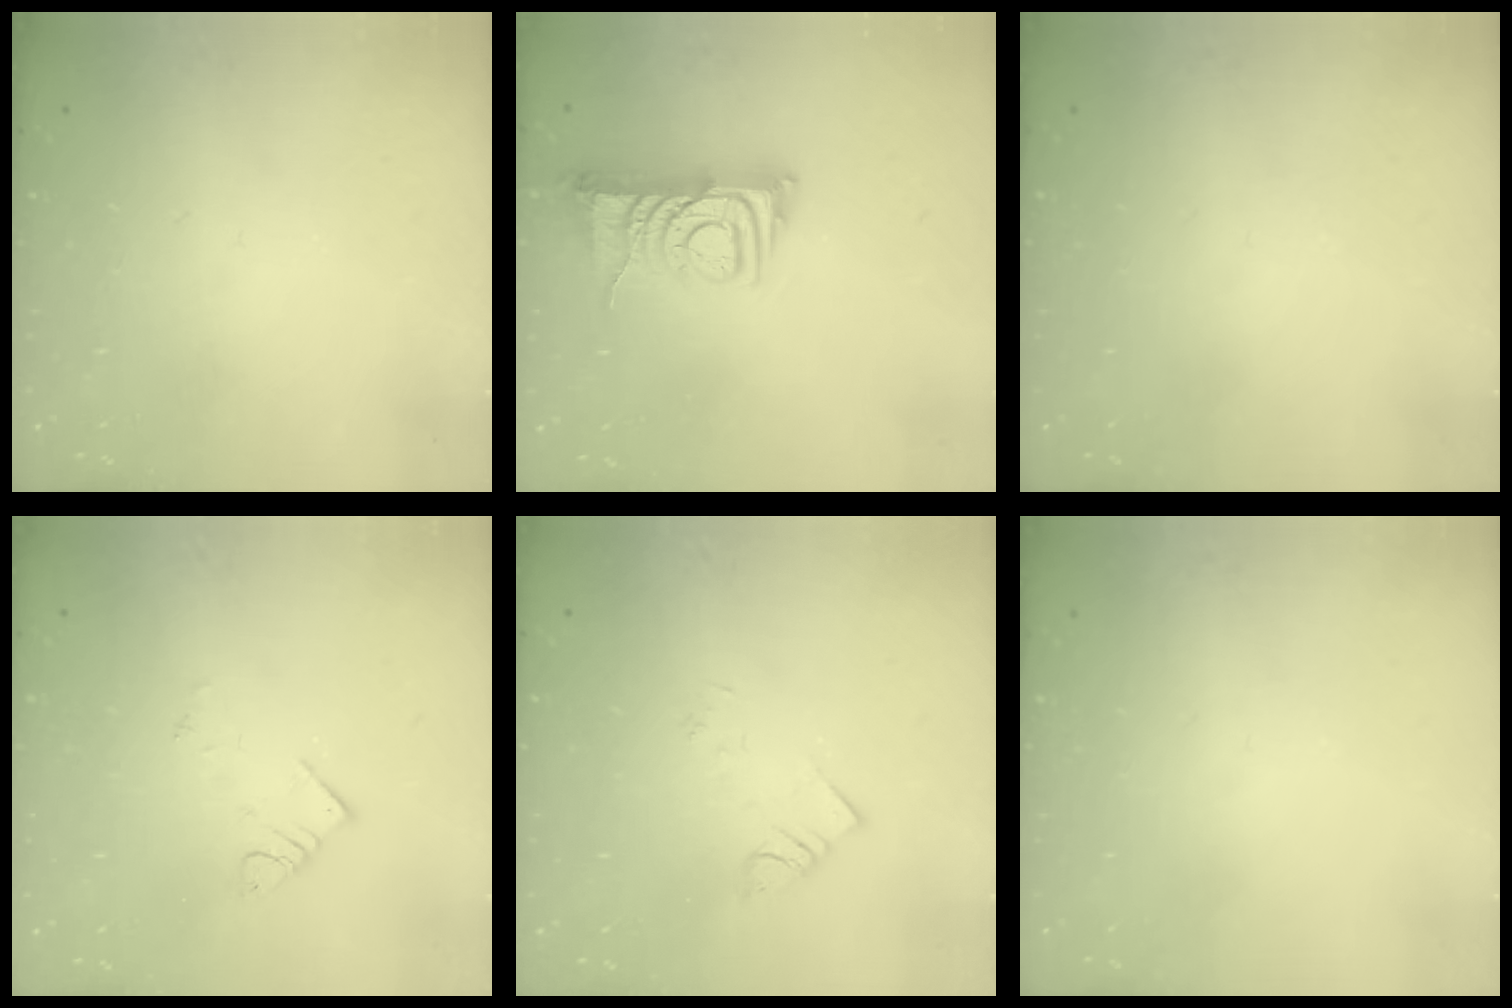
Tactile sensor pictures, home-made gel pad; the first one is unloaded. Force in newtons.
{"total": 9.0, "press": 8.9, "slide": 1.0}
{"total": 0.0}
{"total": 4.1, "press": 4.1, "slide": 0.2}
{"total": 2.2, "press": 2.2, "slide": 0.2}
{"total": 0.0}